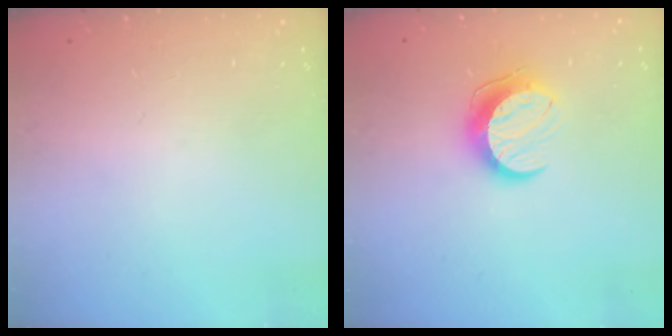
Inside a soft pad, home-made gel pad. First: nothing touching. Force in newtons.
{"total": 10.6, "press": 10.5, "slide": 0.7}